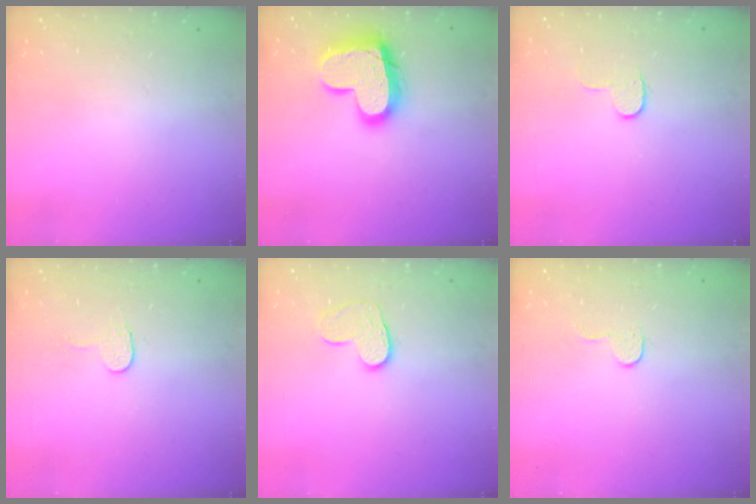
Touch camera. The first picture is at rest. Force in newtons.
{"total": 17.5, "press": 17.4, "slide": 1.3}
{"total": 5.1, "press": 5.0, "slide": 0.5}
{"total": 3.2, "press": 3.2, "slide": 0.3}
{"total": 8.8, "press": 8.8, "slide": 0.7}
{"total": 5.7, "press": 5.7, "slide": 0.2}